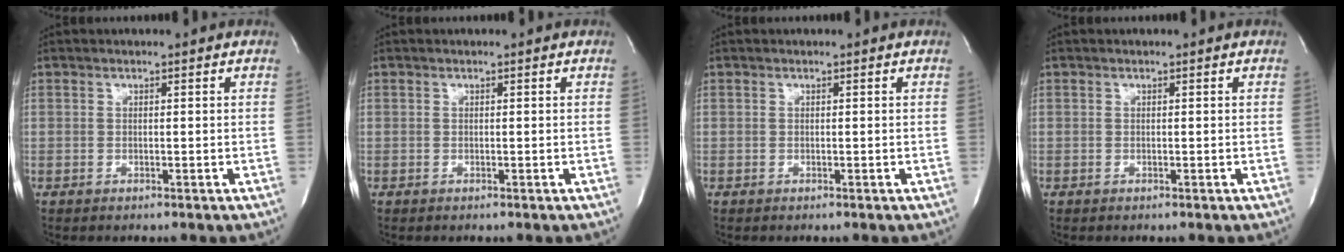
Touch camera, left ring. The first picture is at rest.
{"total": 0.0}
{"total": 0.0}
{"total": 0.0}